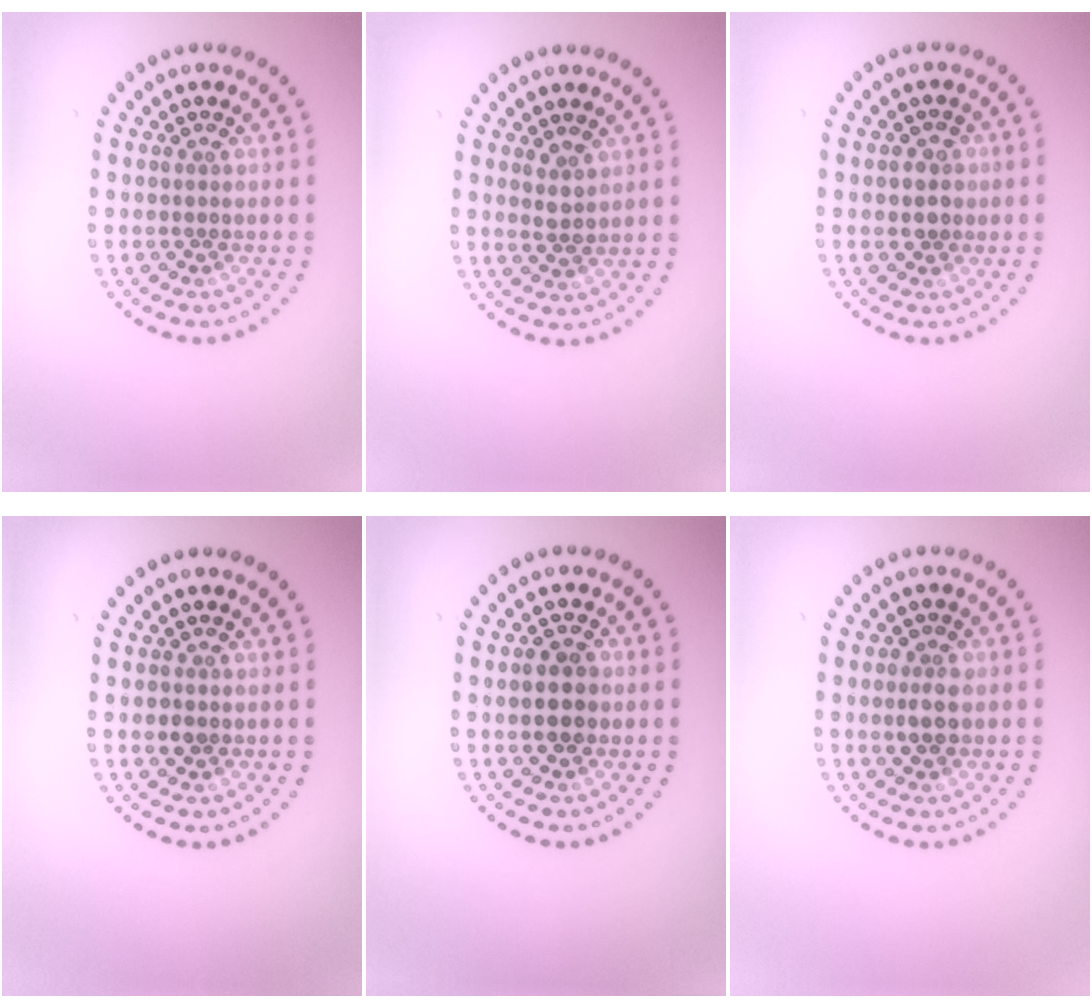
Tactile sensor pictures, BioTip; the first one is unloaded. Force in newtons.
{"total": 1.5, "press": 1.4, "slide": 0.6}
{"total": 2.1, "press": 2.0, "slide": 0.8}
{"total": 1.1, "press": 1.1, "slide": 0.2}
{"total": 2.7, "press": 2.7, "slide": 0.2}
{"total": 2.1, "press": 2.1, "slide": 0.3}